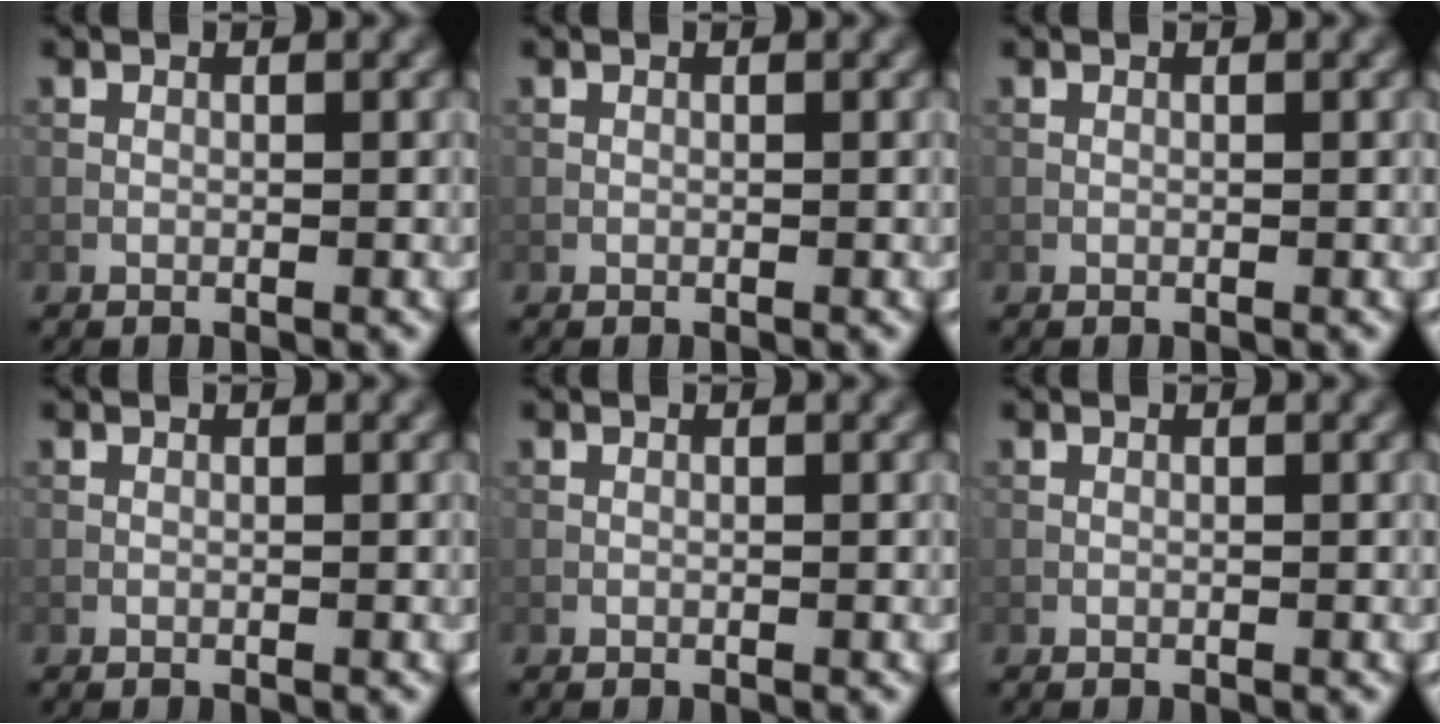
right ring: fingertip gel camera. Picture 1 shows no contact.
{"total": 0.0}
{"total": 0.0}
{"total": 0.0}
{"total": 0.0}
{"total": 0.0}